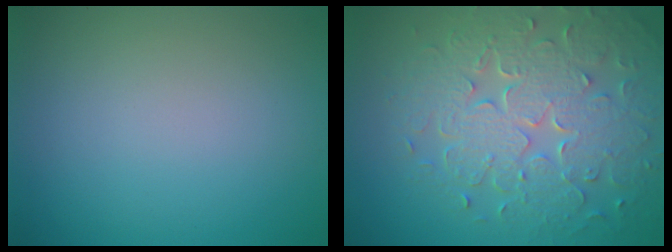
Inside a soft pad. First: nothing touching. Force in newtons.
{"total": 8.1, "press": 5.9, "slide": 5.6}